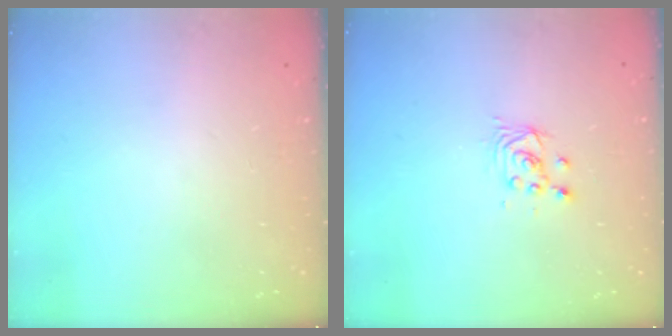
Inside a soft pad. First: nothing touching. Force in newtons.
{"total": 2.5, "press": 2.5, "slide": 0.1}